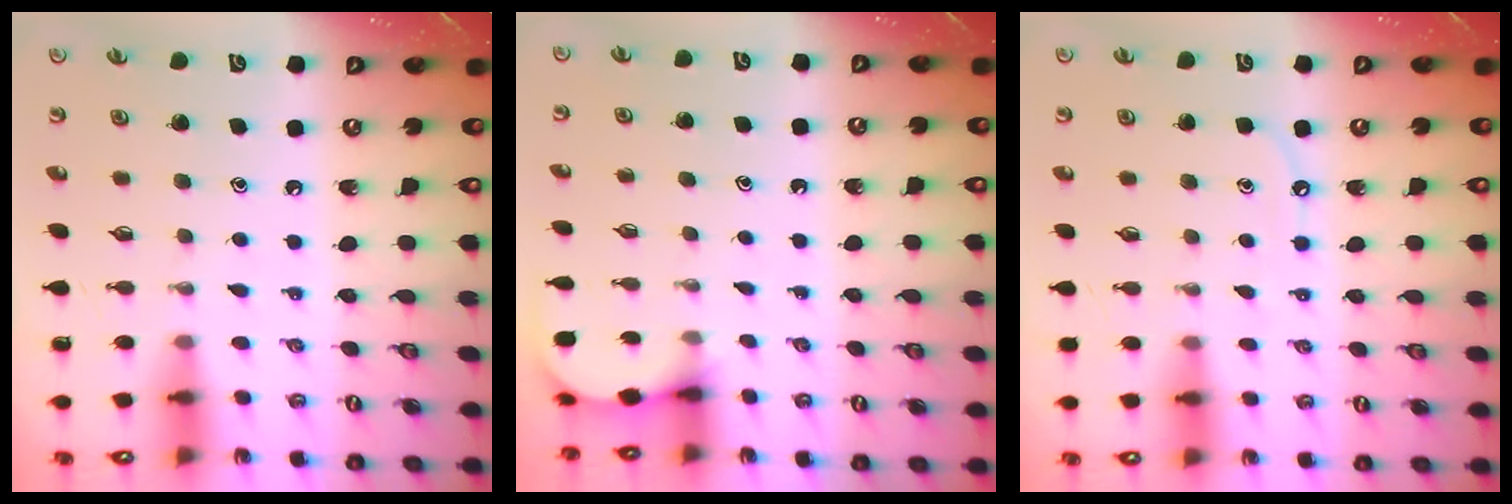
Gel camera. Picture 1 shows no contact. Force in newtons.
{"total": 2.9, "press": 2.9, "slide": 0.3}
{"total": 7.0, "press": 7.0, "slide": 0.7}